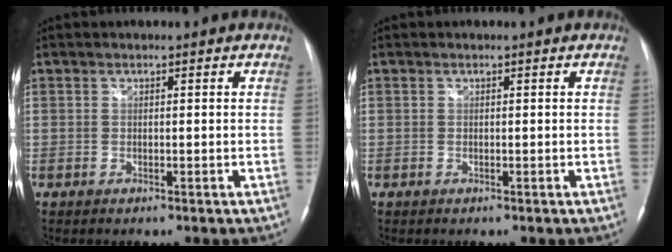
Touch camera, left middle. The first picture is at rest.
{"total": 0.0}